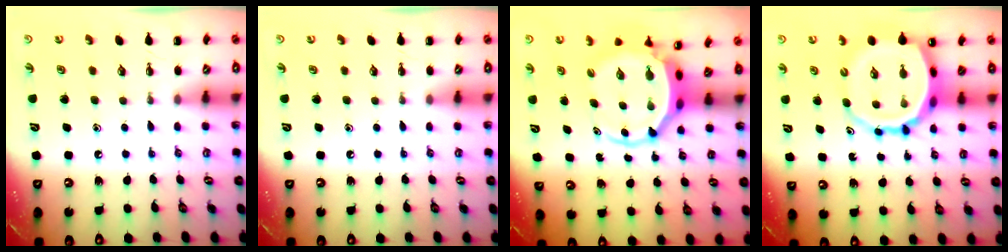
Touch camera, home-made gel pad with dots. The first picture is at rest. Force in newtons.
{"total": 0.0}
{"total": 5.3, "press": 5.0, "slide": 1.7}
{"total": 14.5, "press": 13.8, "slide": 4.4}